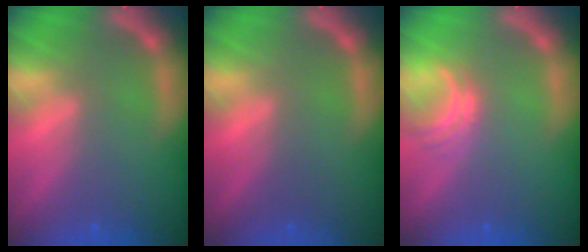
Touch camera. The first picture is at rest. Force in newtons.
{"total": 0.0}
{"total": 2.5}